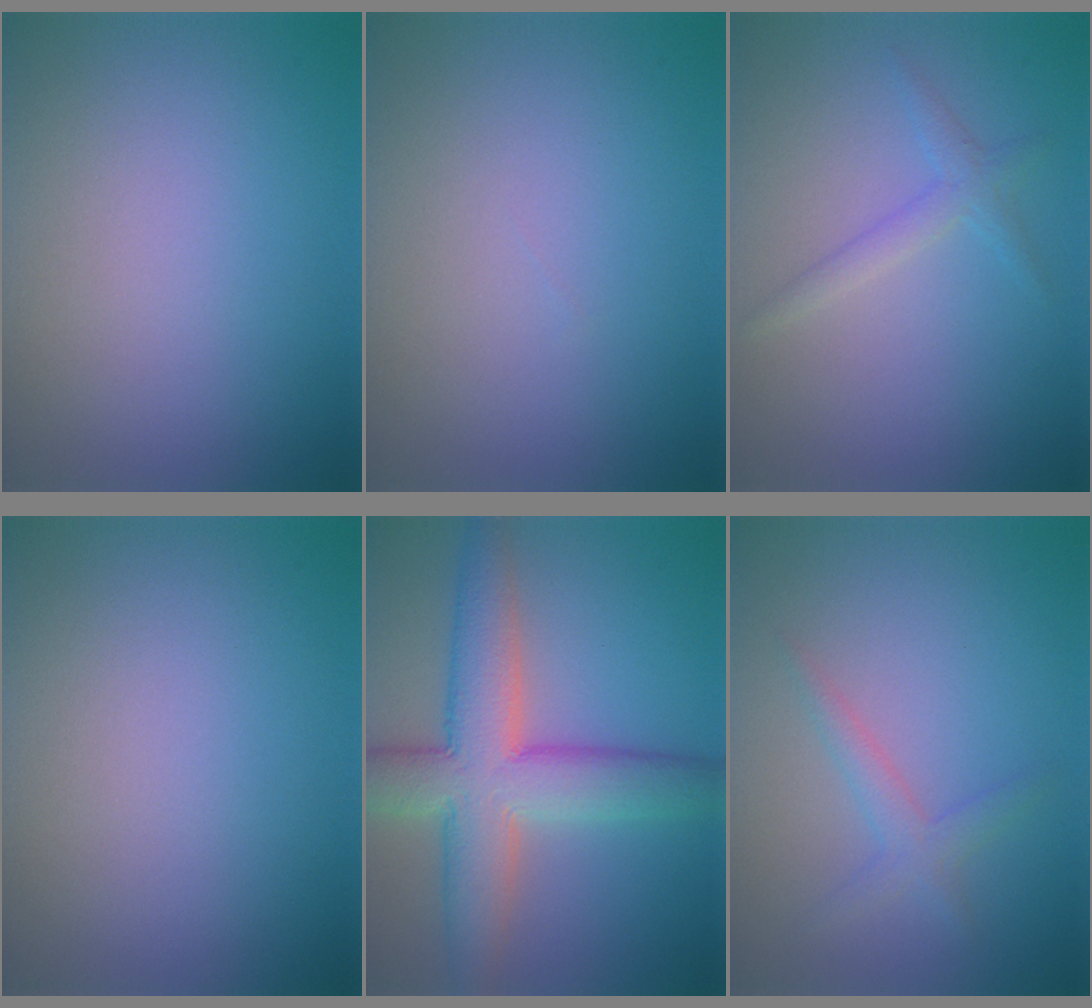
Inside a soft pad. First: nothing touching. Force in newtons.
{"total": 0.0}
{"total": 1.7, "press": 1.7, "slide": 0.1}
{"total": 0.0}
{"total": 8.6, "press": 8.6, "slide": 0.4}
{"total": 1.9, "press": 1.9, "slide": 0.1}